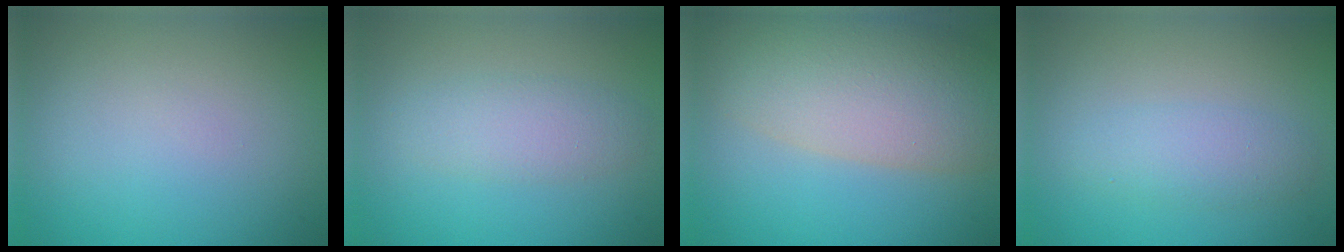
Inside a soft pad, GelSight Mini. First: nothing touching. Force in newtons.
{"total": 2.7, "press": 2.7, "slide": 0.1}
{"total": 10.1, "press": 10.1, "slide": 0.9}
{"total": 2.4, "press": 2.4, "slide": 0.0}